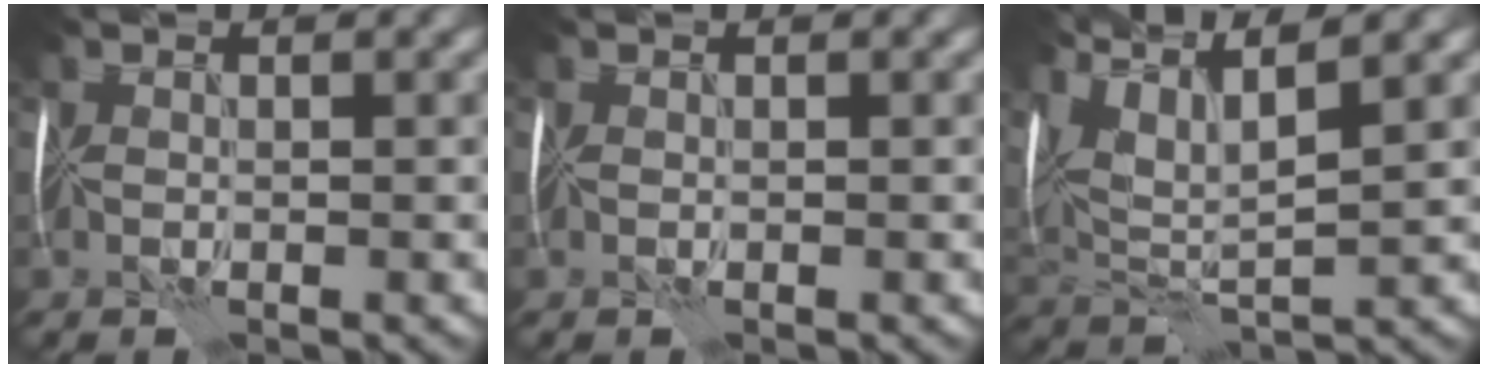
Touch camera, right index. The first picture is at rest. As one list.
[{"total": 0.0}, {"total": 9.0, "force": [5.0, 2.7, 7.0], "torque": [-0.151, 0.019, 0.088]}]